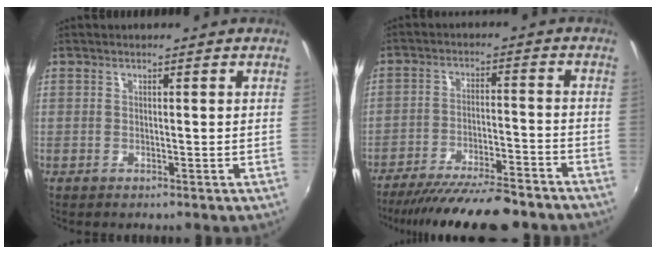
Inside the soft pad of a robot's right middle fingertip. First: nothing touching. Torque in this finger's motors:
{"motor_torque": [1.07, -1.07, 0.31, 0.10]}